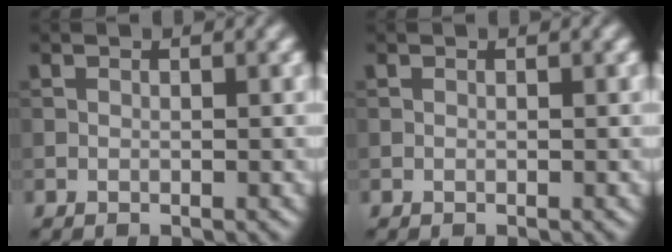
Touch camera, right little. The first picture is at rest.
{"total": 0.0}